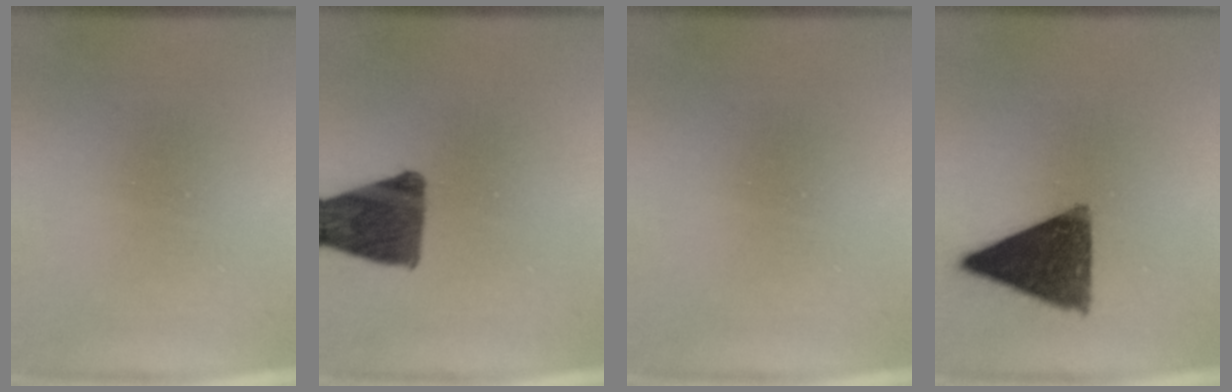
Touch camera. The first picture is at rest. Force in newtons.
{"total": 11.6}
{"total": 0.0}
{"total": 12.6}